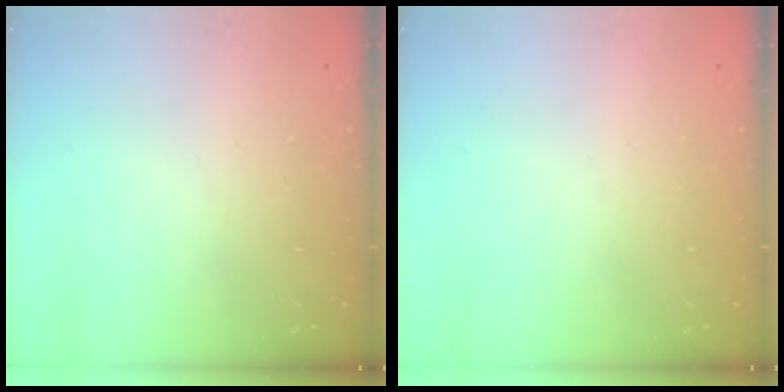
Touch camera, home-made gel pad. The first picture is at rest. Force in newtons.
{"total": 0.0}